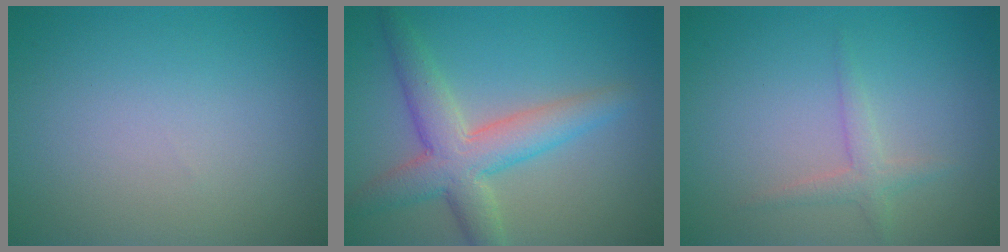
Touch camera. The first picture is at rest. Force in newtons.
{"total": 5.6, "press": 5.6, "slide": 0.2}
{"total": 1.6, "press": 1.6, "slide": 0.0}